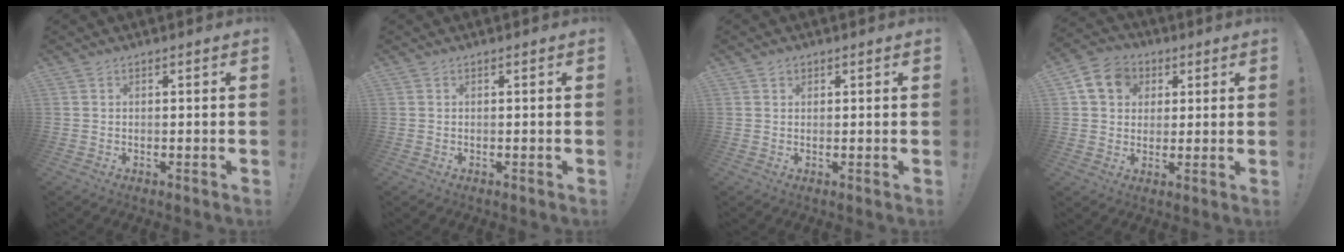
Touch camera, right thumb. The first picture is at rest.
{"total": 0.0}
{"total": 1.2, "force": [0.8, 0.9, 0.2], "torque": [-0.003, 0.001, 0.014]}
{"total": 10.6, "force": [3.7, 9.0, 4.4], "torque": [-0.063, -0.004, 0.076]}